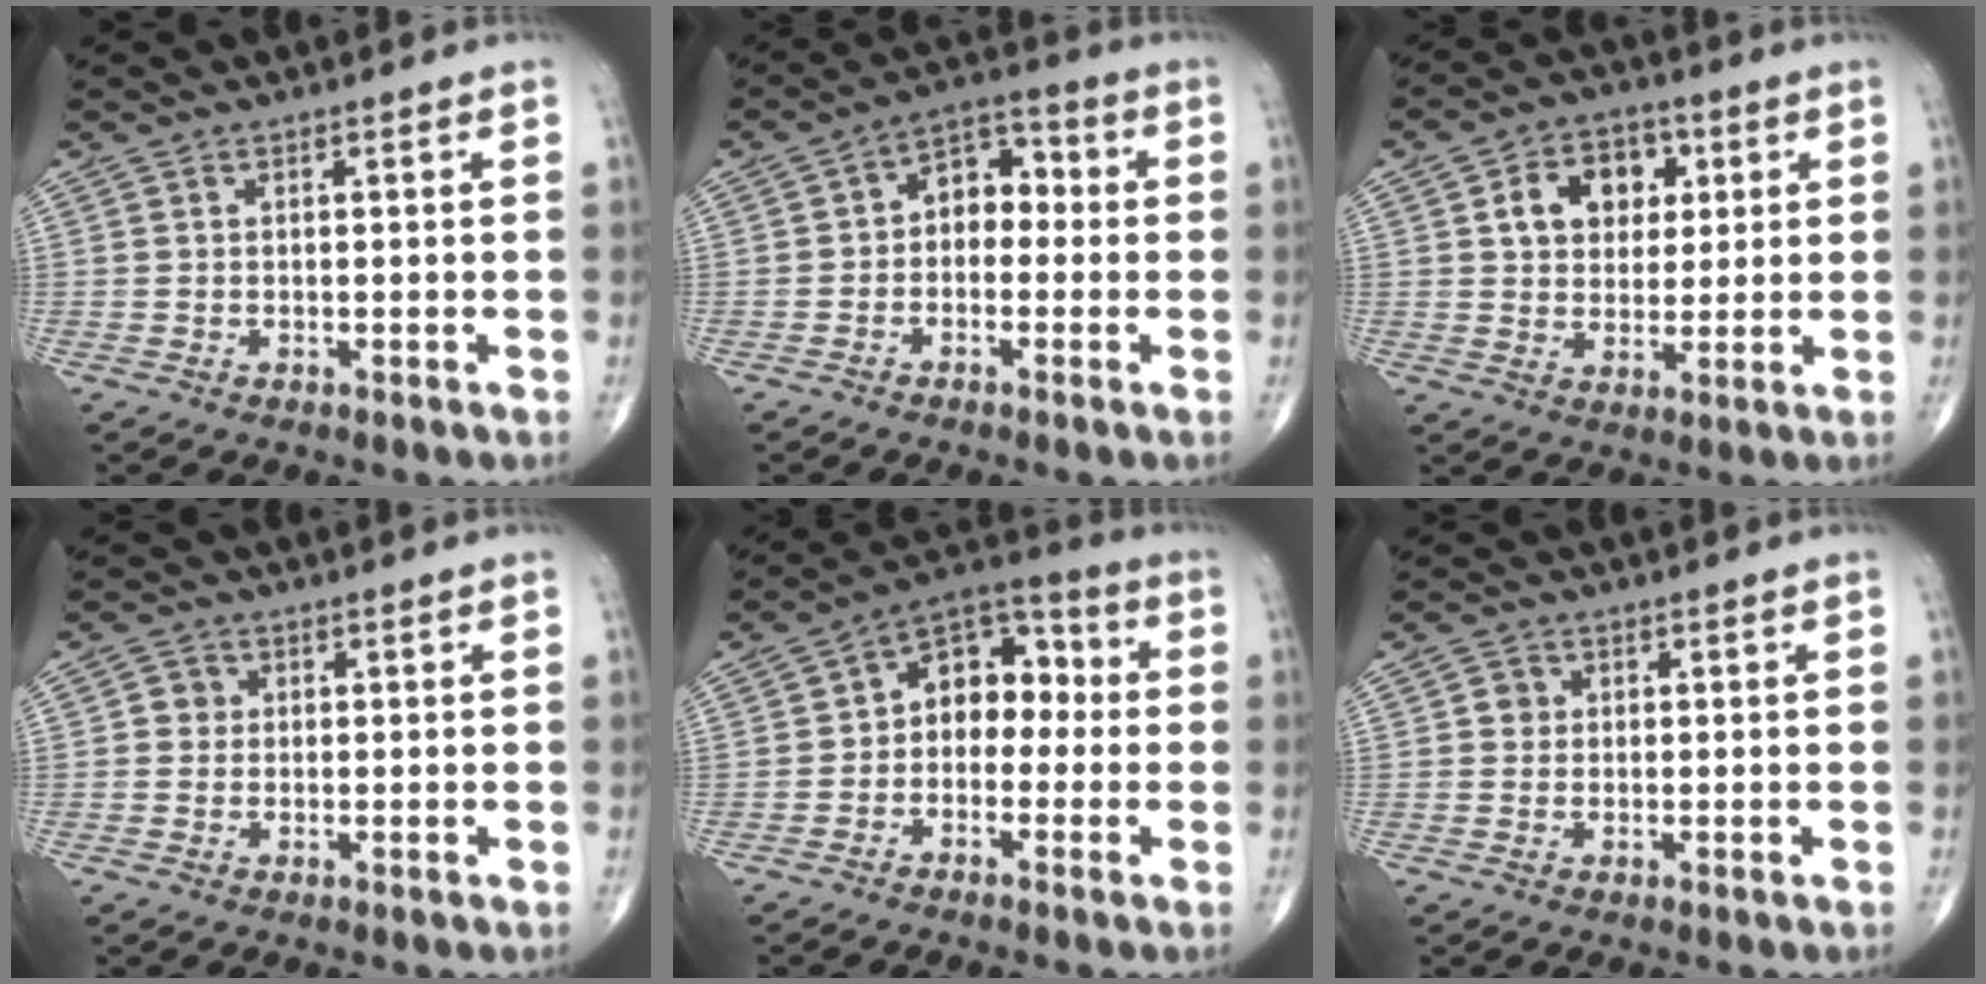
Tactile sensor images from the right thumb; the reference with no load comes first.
{"total": 7.3, "force": [-0.4, 5.2, 5.1], "torque": [-0.044, 0.033, -0.025]}
{"total": 10.4, "force": [3.0, 7.8, 6.3], "torque": [-0.059, 0.000, 0.048]}
{"total": 2.3, "force": [0.2, 2.2, 0.7], "torque": [0.004, 0.005, -0.002]}
{"total": 10.3, "force": [-0.3, 7.3, 7.2], "torque": [-0.067, 0.044, -0.027]}
{"total": 1.9, "force": [0.2, 1.8, 0.6], "torque": [0.002, 0.003, 0.000]}